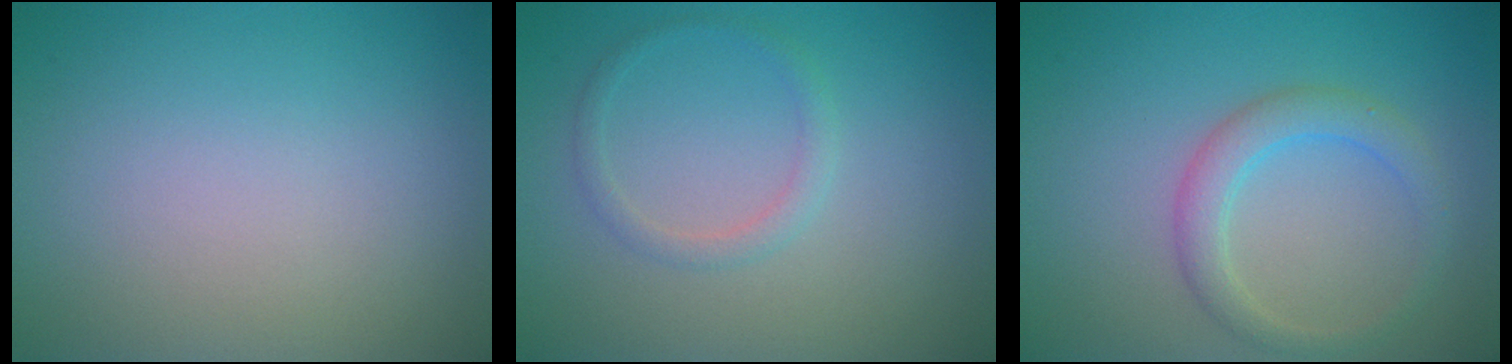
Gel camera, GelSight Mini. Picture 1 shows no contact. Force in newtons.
{"total": 1.4, "press": 1.4, "slide": 0.1}
{"total": 2.8, "press": 2.8, "slide": 0.1}